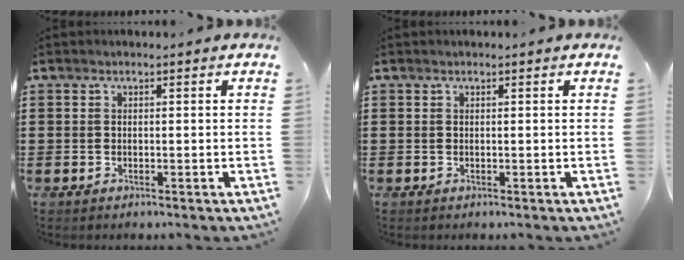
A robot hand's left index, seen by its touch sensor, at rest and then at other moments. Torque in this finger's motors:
{"motor_torque": [0.07, 0.22, 0.02, -0.01]}